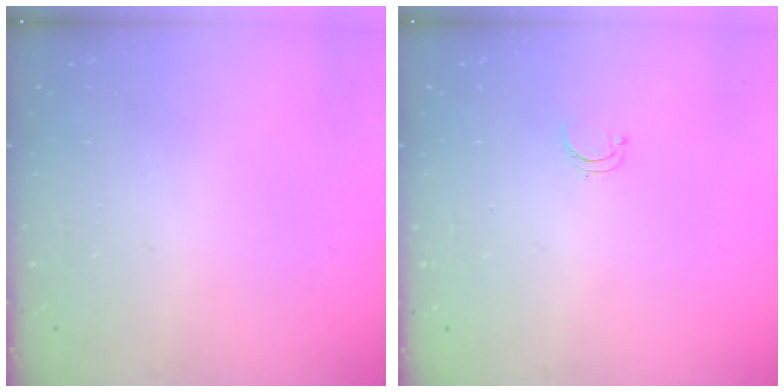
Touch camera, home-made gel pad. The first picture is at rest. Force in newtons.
{"total": 3.5, "press": 3.4, "slide": 0.4}